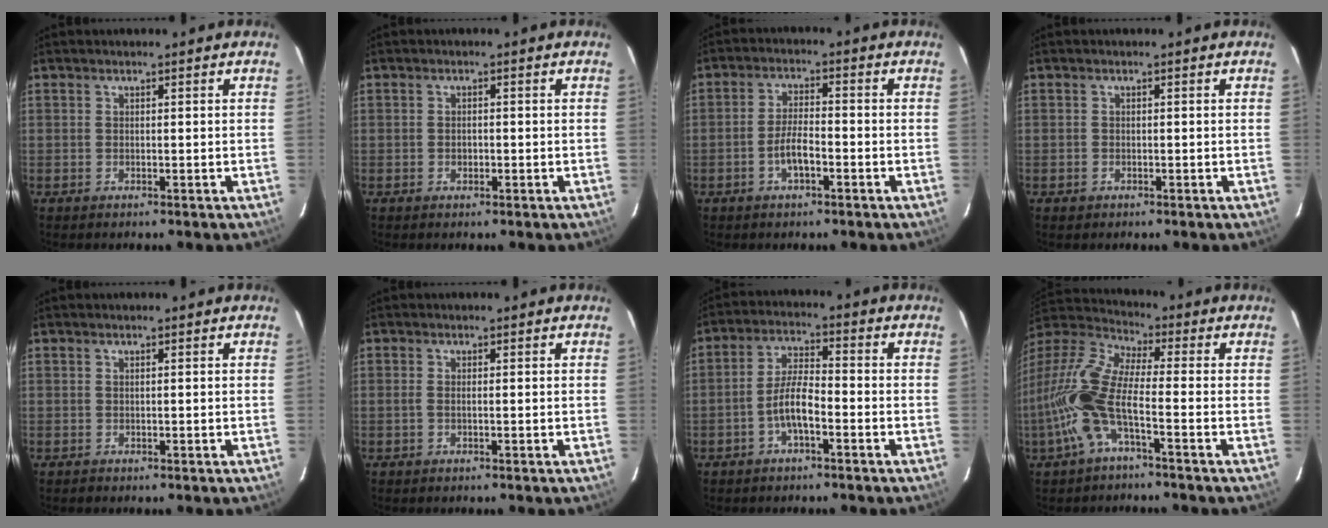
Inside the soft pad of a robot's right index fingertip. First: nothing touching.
{"total": 1.3, "force": [-0.5, 0.9, 0.8], "torque": [-0.014, 0.003, -0.008]}
{"total": 4.9, "force": [-2.3, 1.5, 4.1], "torque": [-0.084, 0.006, -0.041]}
{"total": 1.1, "force": [-0.6, 0.9, 0.1], "torque": [0.000, 0.001, -0.007]}
{"total": 0.0}
{"total": 1.0, "force": [-0.3, 0.1, 1.0], "torque": [-0.021, 0.001, -0.007]}
{"total": 6.0, "force": [-2.8, 1.6, 5.1], "torque": [-0.107, 0.012, -0.052]}
{"total": 13.8, "force": [-4.6, 3.6, 12.5], "torque": [-0.268, -0.001, -0.100]}